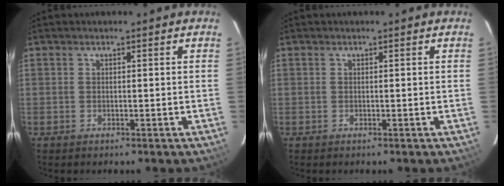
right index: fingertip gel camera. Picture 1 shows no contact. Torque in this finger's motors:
{"motor_torque": [-0.12, -0.04, 0.01, -0.01]}